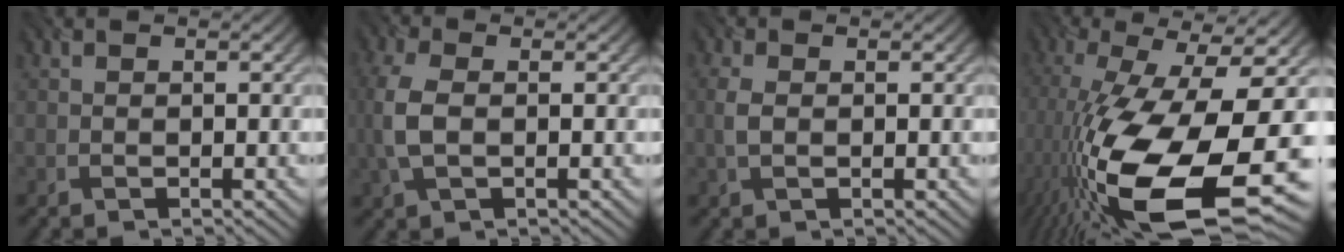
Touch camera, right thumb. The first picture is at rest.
{"total": 5.2, "force": [-0.1, 3.0, 4.2], "torque": [-0.124, 0.002, -0.004]}
{"total": 2.1, "force": [0.1, 1.3, 1.7], "torque": [-0.051, 0.002, 0.001]}
{"total": 20.5, "force": [-5.9, 7.4, 18.2], "torque": [-0.360, -0.034, -0.089]}